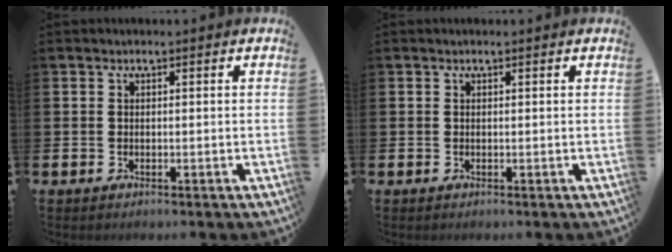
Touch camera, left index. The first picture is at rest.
{"total": 0.0}